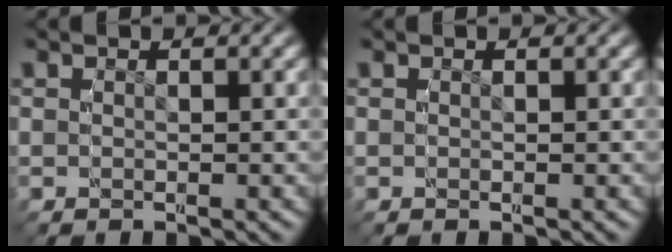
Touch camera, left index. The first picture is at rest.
{"total": 0.0}